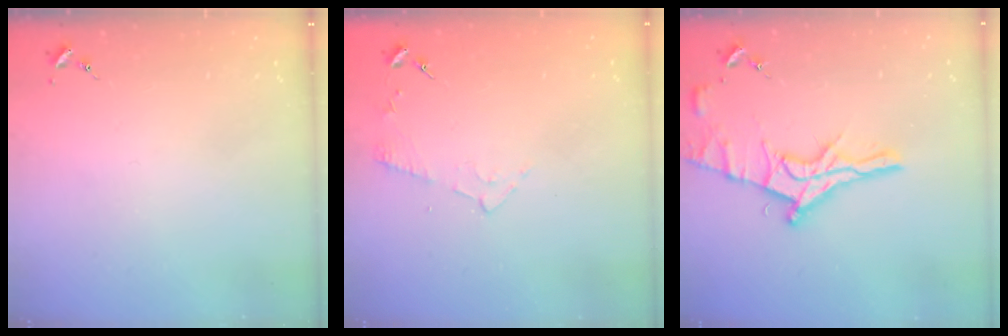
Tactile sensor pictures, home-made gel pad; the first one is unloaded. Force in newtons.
{"total": 5.5, "press": 5.4, "slide": 1.0}
{"total": 15.5, "press": 15.4, "slide": 1.4}